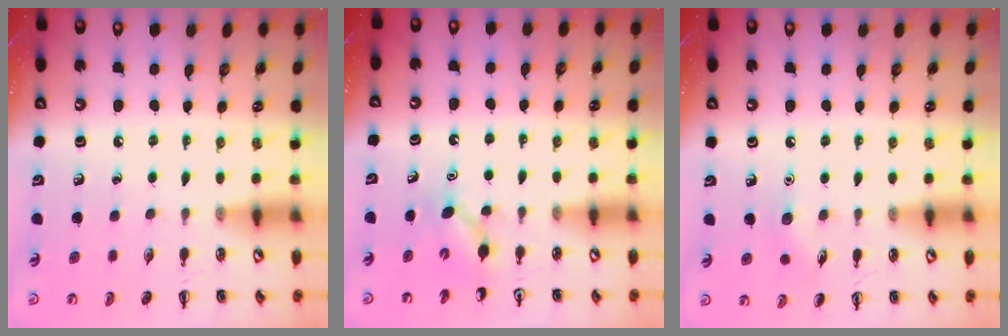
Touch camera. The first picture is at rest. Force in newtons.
{"total": 2.9, "press": 2.7, "slide": 1.1}
{"total": 5.4, "press": 5.1, "slide": 1.7}